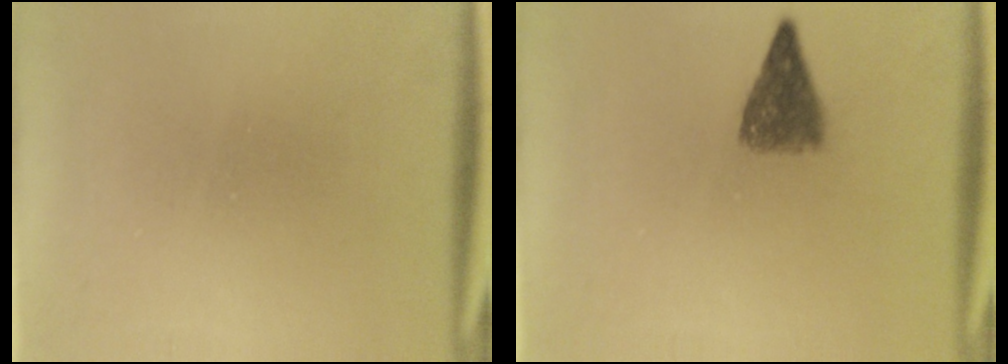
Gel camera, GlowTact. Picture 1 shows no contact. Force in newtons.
{"total": 4.5}